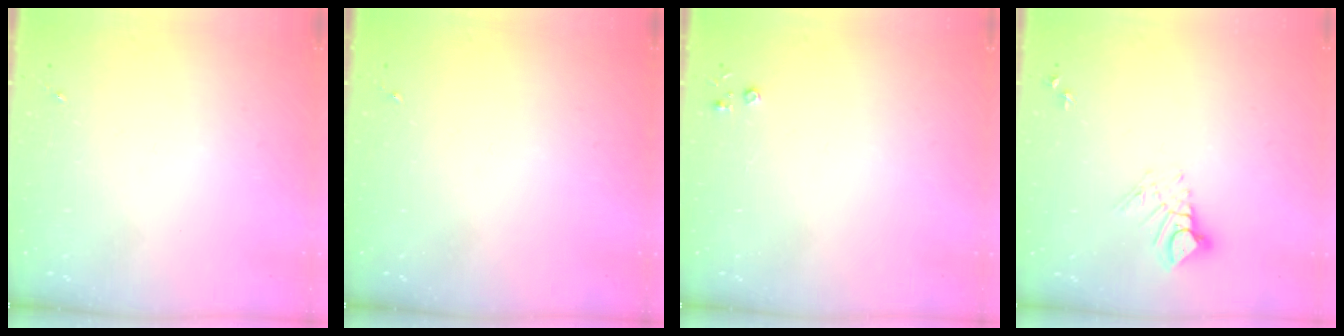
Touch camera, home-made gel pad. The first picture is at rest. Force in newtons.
{"total": 0.0}
{"total": 2.8, "press": 2.8, "slide": 0.3}
{"total": 7.9, "press": 7.8, "slide": 0.7}